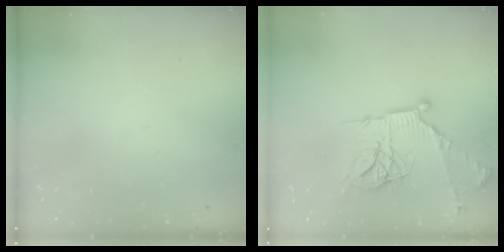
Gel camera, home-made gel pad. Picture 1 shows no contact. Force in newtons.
{"total": 18.9, "press": 18.8, "slide": 1.9}